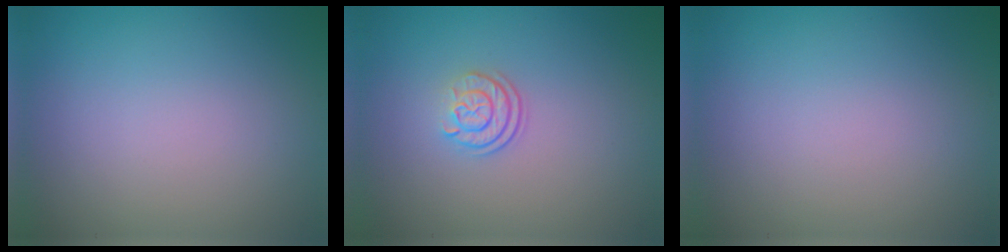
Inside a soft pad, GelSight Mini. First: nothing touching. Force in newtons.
{"total": 2.3, "press": 1.7, "slide": 1.6}
{"total": 0.0}